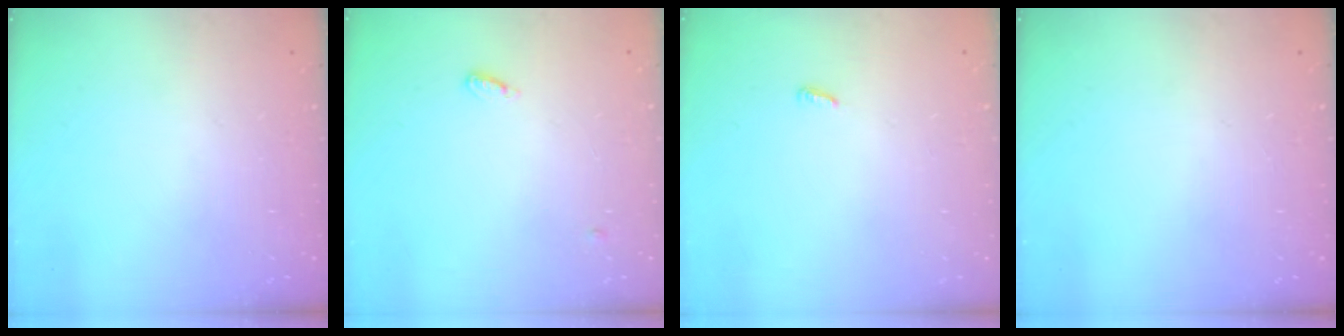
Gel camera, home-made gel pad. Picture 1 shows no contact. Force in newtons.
{"total": 3.6, "press": 3.5, "slide": 0.7}
{"total": 2.9, "press": 2.9, "slide": 0.2}
{"total": 0.0}